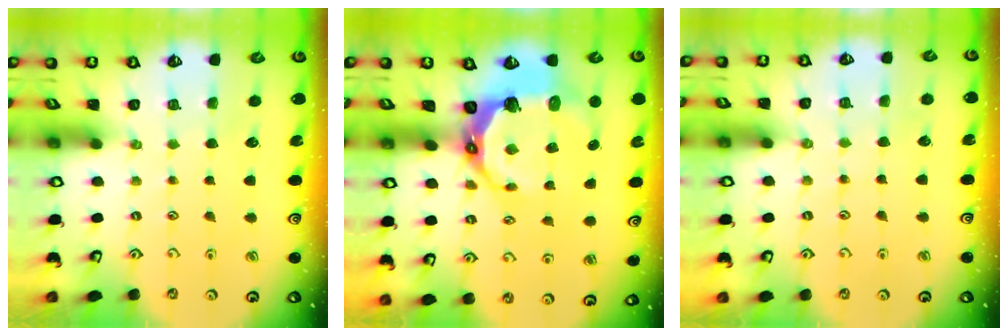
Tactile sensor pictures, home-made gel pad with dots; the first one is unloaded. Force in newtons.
{"total": 10.5, "press": 8.8, "slide": 5.8}
{"total": 2.8, "press": 2.8, "slide": 0.5}